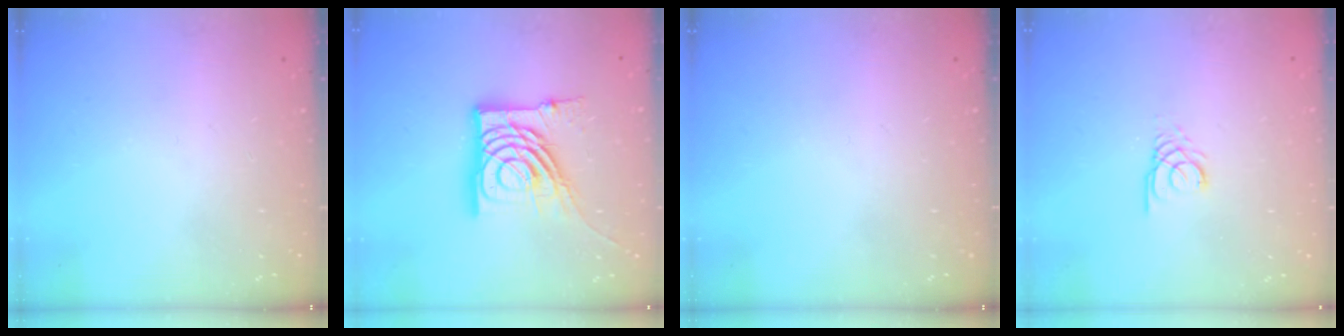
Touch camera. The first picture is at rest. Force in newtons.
{"total": 18.6, "press": 18.6, "slide": 1.6}
{"total": 0.0}
{"total": 2.7, "press": 2.7, "slide": 0.3}